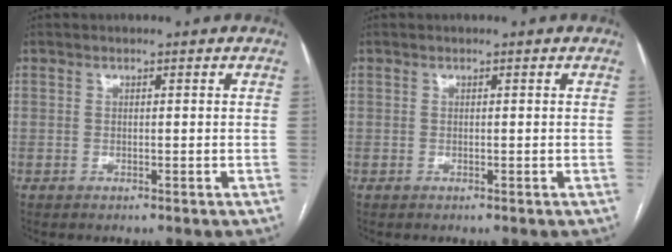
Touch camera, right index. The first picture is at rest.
{"total": 0.0}